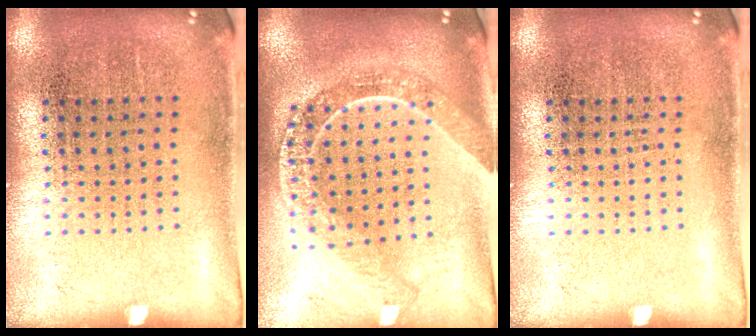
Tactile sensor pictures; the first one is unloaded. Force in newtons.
{"total": 2.3, "press": 1.9, "slide": 1.2}
{"total": 0.0}